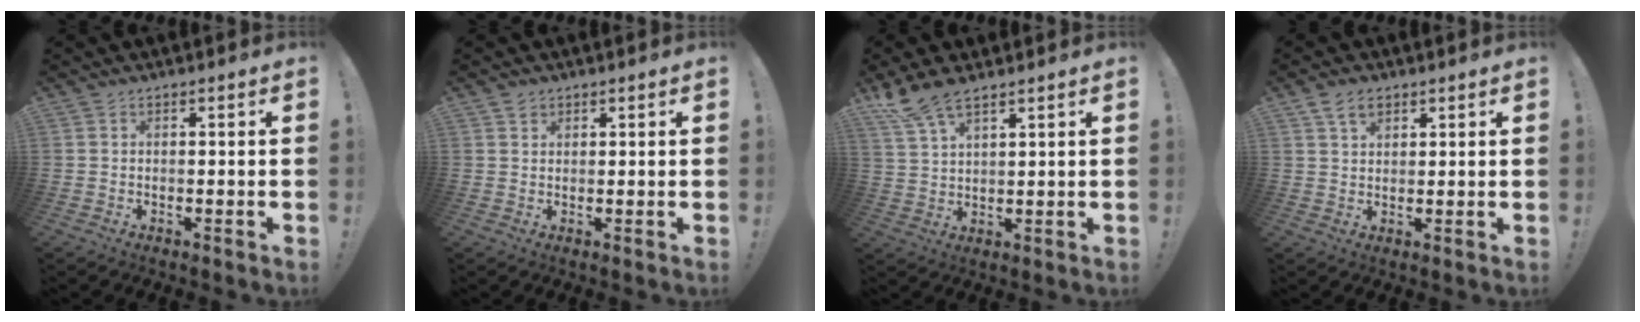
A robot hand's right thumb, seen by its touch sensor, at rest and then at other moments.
{"total": 1.5, "force": [1.2, 0.9, 0.2], "torque": [-0.001, -0.003, 0.022]}
{"total": 7.7, "force": [6.1, 2.3, 4.1], "torque": [-0.087, -0.026, 0.119]}
{"total": 4.7, "force": [2.7, 2.9, 2.5], "torque": [-0.045, -0.004, 0.051]}